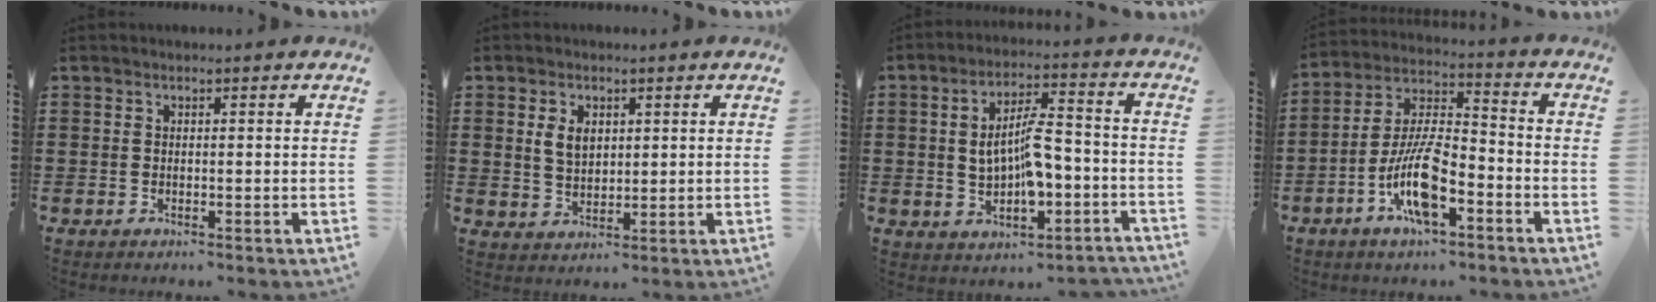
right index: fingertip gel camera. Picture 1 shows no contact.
{"total": 3.8, "force": [1.1, 2.5, 2.6], "torque": [-0.050, 0.007, 0.017]}
{"total": 8.2, "force": [-1.4, 3.6, 7.3], "torque": [-0.134, 0.006, -0.030]}
{"total": 11.2, "force": [-5.0, 3.9, 9.3], "torque": [-0.207, 0.000, -0.095]}